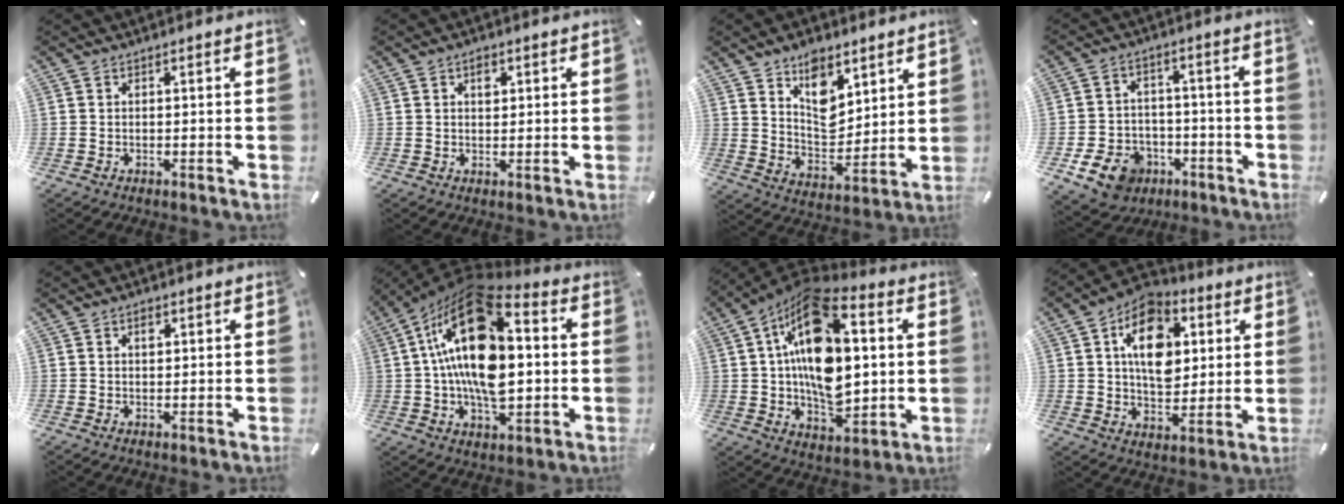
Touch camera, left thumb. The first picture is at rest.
{"total": 2.5, "force": [0.9, 1.7, 1.6], "torque": [-0.011, -0.004, 0.010]}
{"total": 10.7, "force": [7.1, 6.4, 4.7], "torque": [-0.073, -0.047, 0.131]}
{"total": 10.4, "force": [-5.1, 7.9, 4.4], "torque": [-0.087, 0.040, -0.088]}
{"total": 1.7, "force": [0.6, 1.1, 1.2], "torque": [-0.010, -0.002, 0.007]}
{"total": 24.3, "force": [3.7, 13.7, 19.7], "torque": [-0.375, -0.024, 0.058]}
{"total": 21.6, "force": [4.1, 13.1, 16.6], "torque": [-0.321, -0.020, 0.063]}
{"total": 15.4, "force": [4.5, 11.2, 9.6], "torque": [-0.144, -0.008, 0.084]}